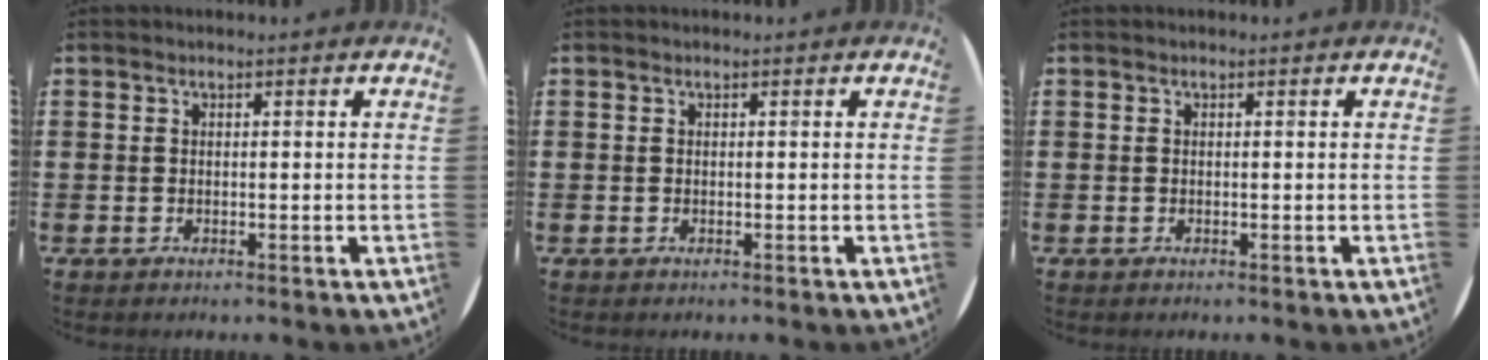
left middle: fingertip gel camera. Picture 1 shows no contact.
{"total": 0.0}
{"total": 0.0}